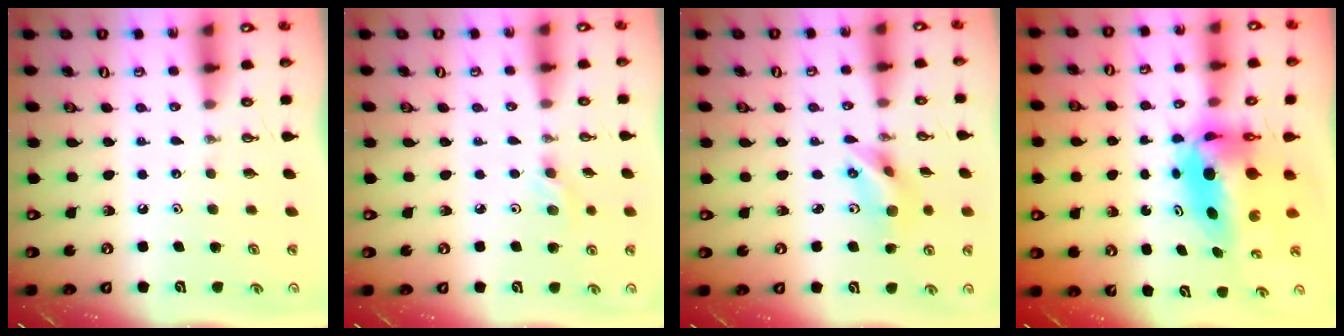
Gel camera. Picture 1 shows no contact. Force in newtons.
{"total": 4.8, "press": 4.7, "slide": 0.9}
{"total": 7.6, "press": 7.1, "slide": 2.9}
{"total": 8.8, "press": 8.6, "slide": 1.7}